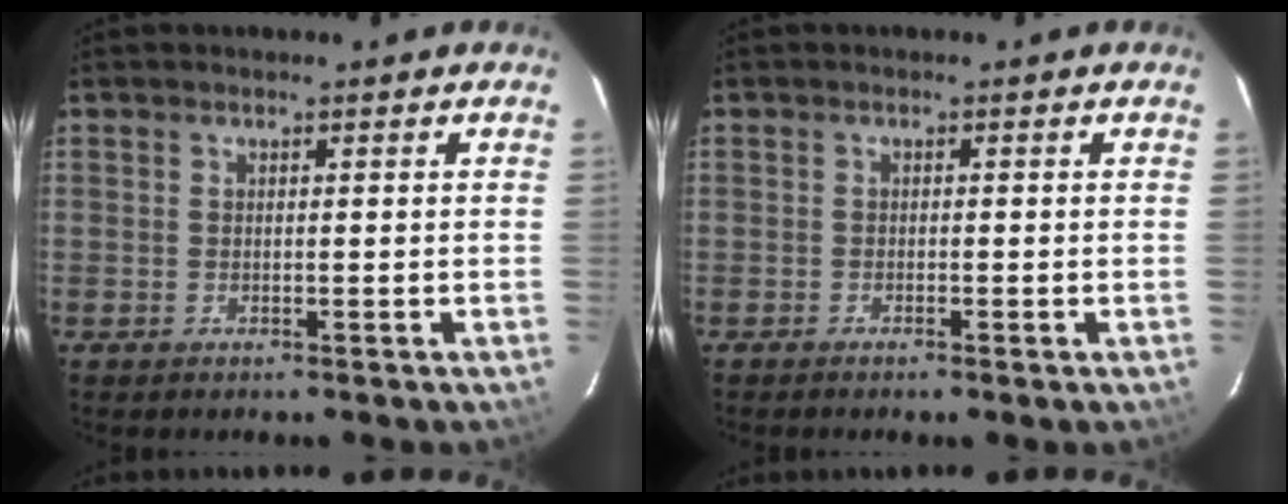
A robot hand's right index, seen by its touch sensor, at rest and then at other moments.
{"total": 0.6, "force": [-0.4, 0.1, 0.3], "torque": [-0.008, 0.001, -0.009]}